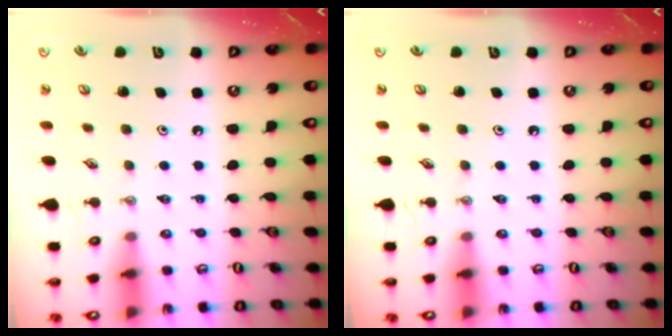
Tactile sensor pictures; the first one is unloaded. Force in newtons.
{"total": 0.0}